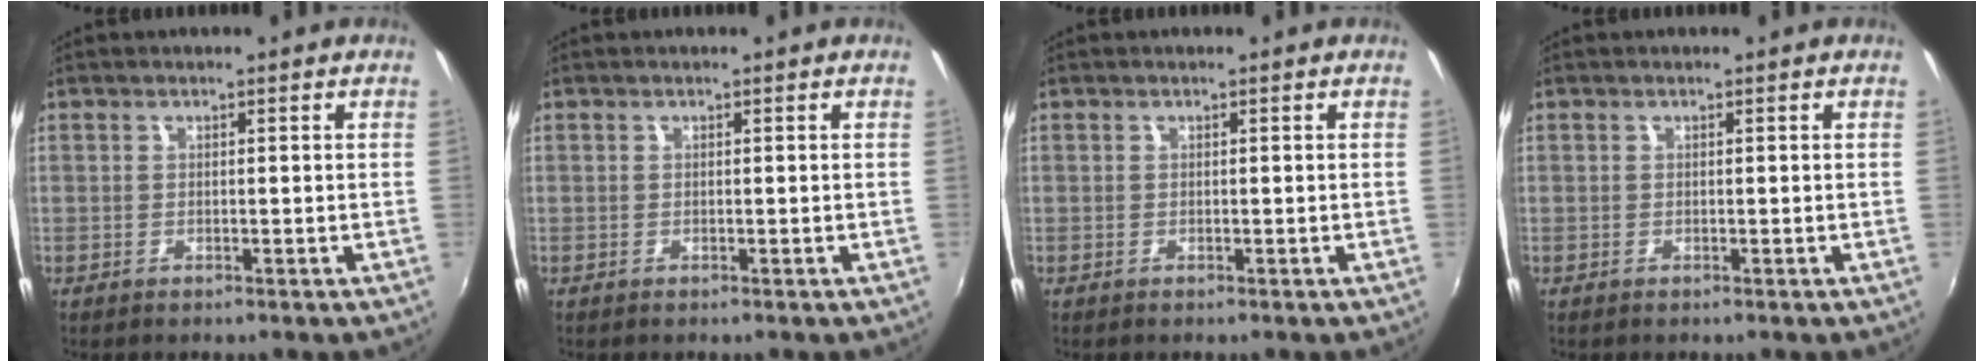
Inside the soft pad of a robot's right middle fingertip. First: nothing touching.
{"total": 0.0}
{"total": 0.0}
{"total": 0.0}